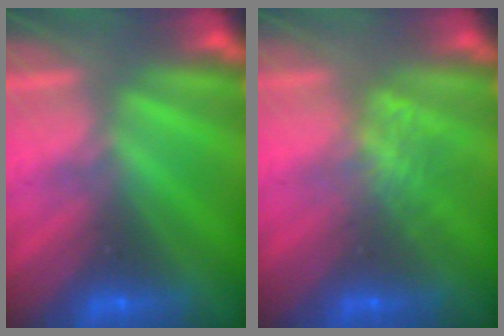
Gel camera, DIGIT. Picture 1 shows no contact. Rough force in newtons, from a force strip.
{"total": 1.9}